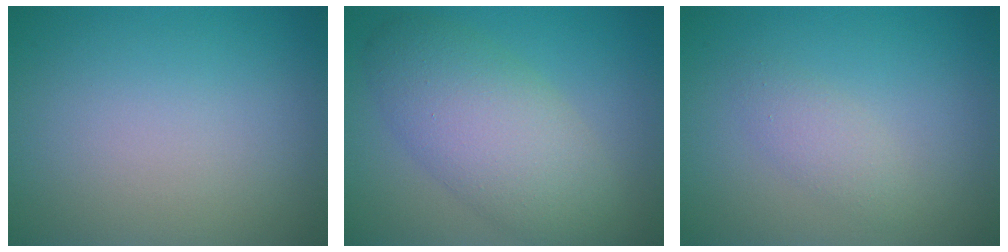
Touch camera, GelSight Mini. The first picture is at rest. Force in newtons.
{"total": 6.8, "press": 6.8, "slide": 0.5}
{"total": 1.6, "press": 1.6, "slide": 0.1}